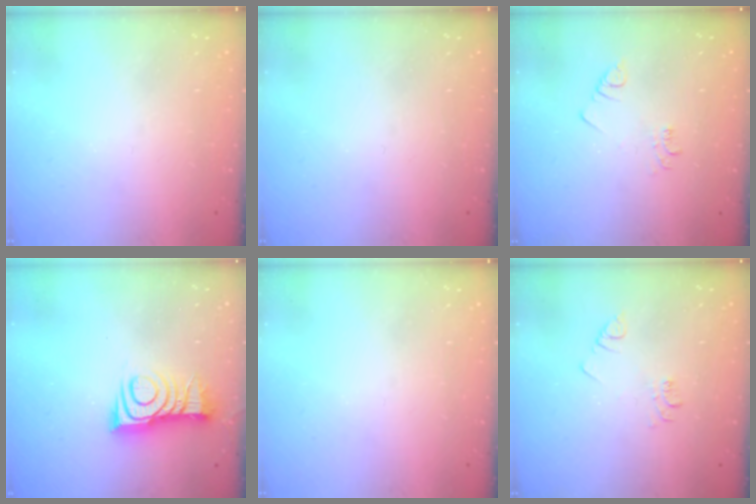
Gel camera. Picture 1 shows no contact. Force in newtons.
{"total": 0.0}
{"total": 3.3, "press": 3.3, "slide": 0.4}
{"total": 10.7, "press": 10.6, "slide": 0.4}
{"total": 0.0}
{"total": 3.6, "press": 3.6, "slide": 0.6}